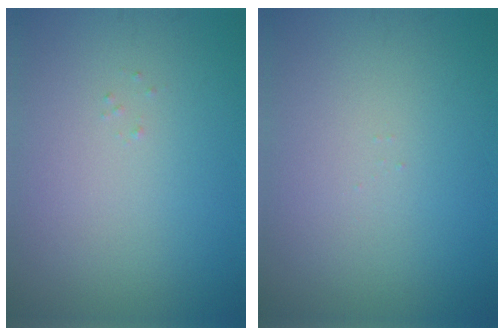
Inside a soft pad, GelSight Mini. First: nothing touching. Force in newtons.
{"total": 0.0}